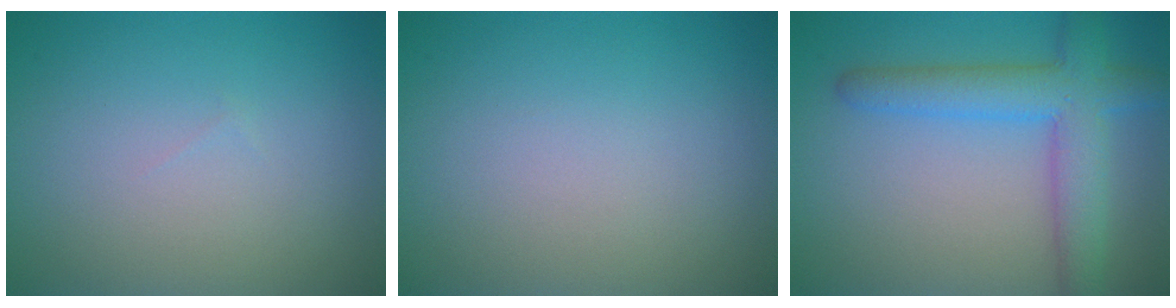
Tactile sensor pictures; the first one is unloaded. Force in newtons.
{"total": 0.0}
{"total": 5.6, "press": 5.6, "slide": 0.2}